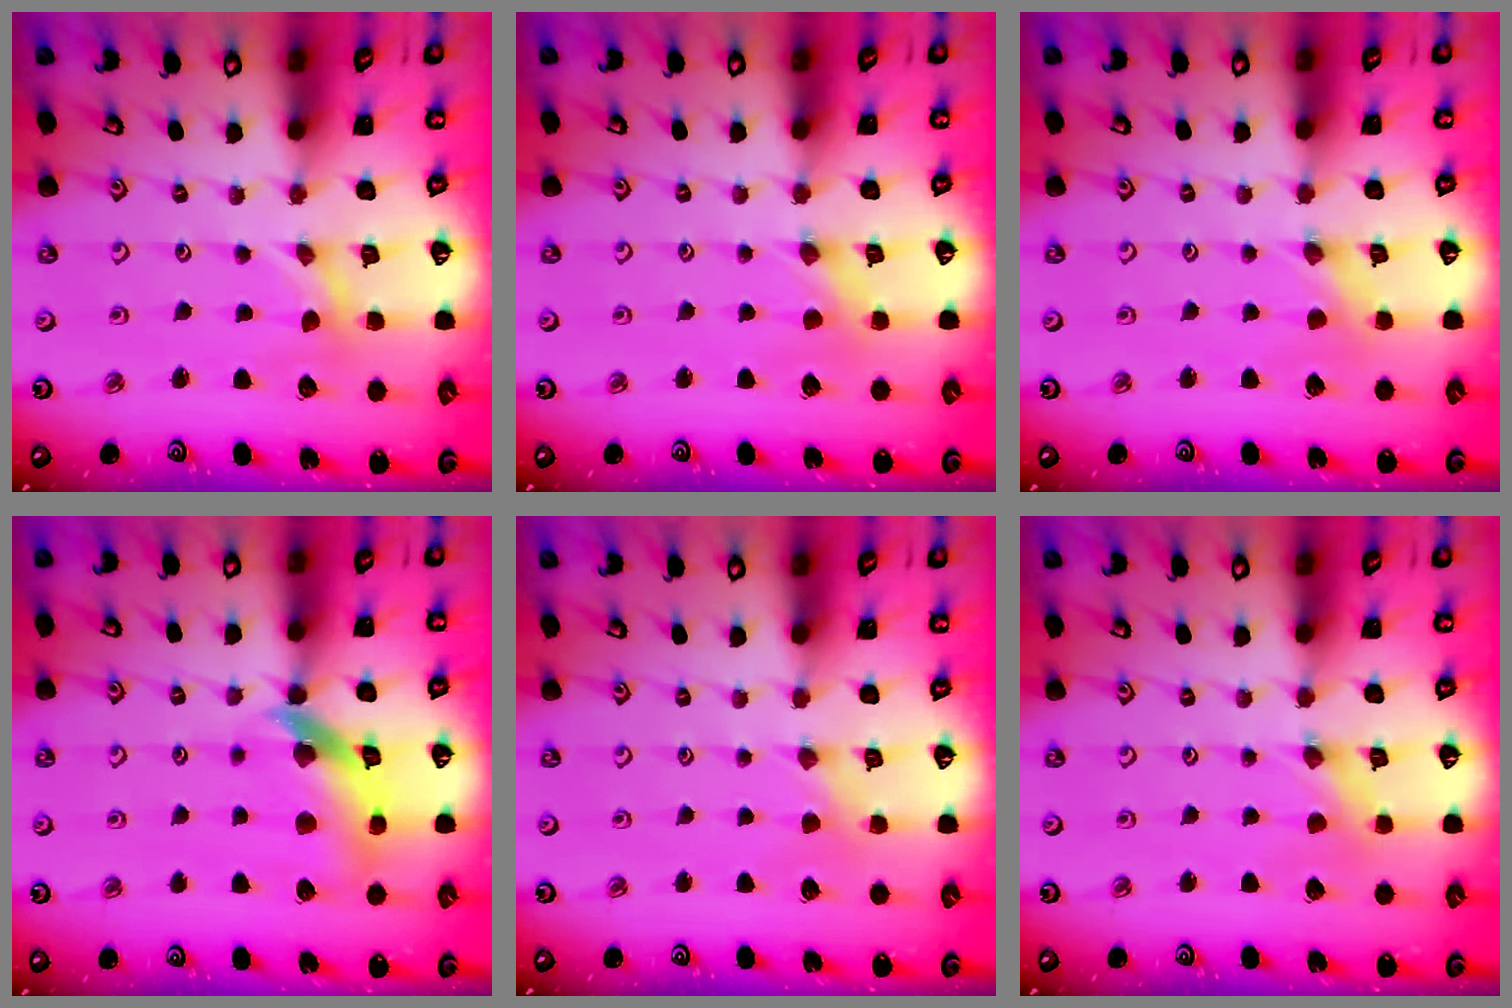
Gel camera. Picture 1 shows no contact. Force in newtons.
{"total": 0.0}
{"total": 0.0}
{"total": 12.7, "press": 12.6, "slide": 1.6}
{"total": 1.3, "press": 1.3, "slide": 0.2}
{"total": 0.0}